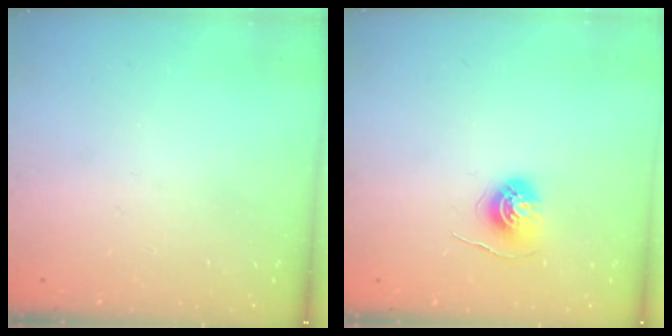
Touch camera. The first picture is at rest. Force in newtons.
{"total": 5.7, "press": 5.7, "slide": 0.5}